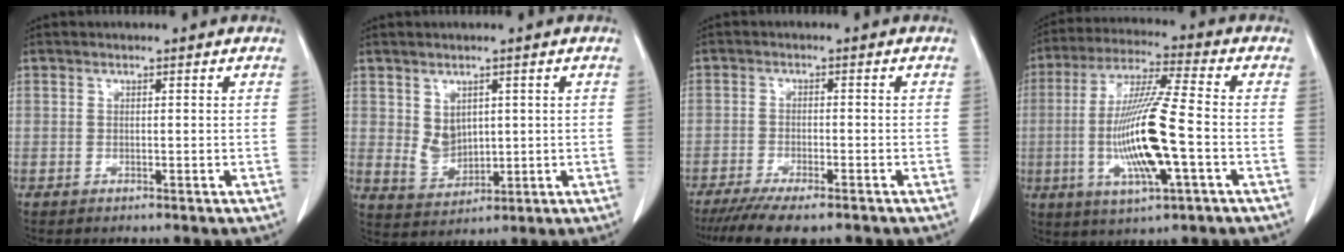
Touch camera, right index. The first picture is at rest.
{"total": 4.6, "force": [1.2, 3.5, 2.7], "torque": [-0.057, -0.002, 0.039]}
{"total": 10.2, "force": [-8.1, 1.8, 5.9], "torque": [-0.083, -0.017, -0.122]}
{"total": 14.5, "force": [-2.8, 1.0, 14.2], "torque": [-0.281, -0.009, -0.053]}